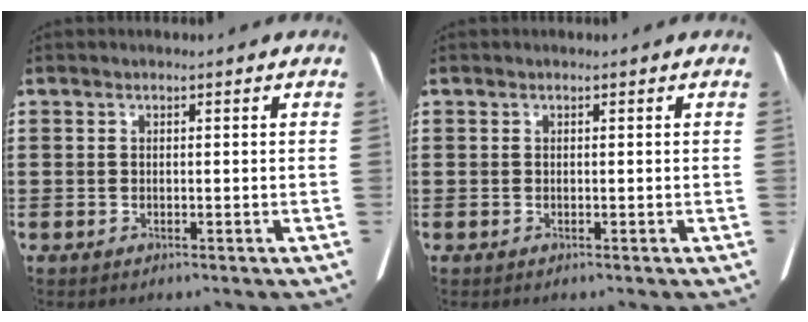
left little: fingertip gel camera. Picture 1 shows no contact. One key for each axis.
{"total": 0.0}